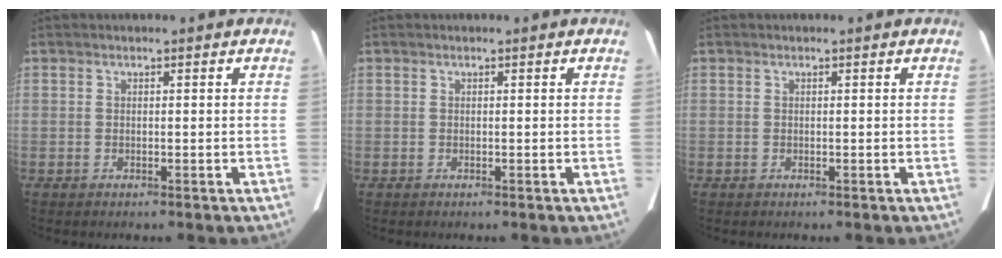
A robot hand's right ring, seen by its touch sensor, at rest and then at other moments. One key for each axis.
{"total": 0.0}
{"total": 0.0}